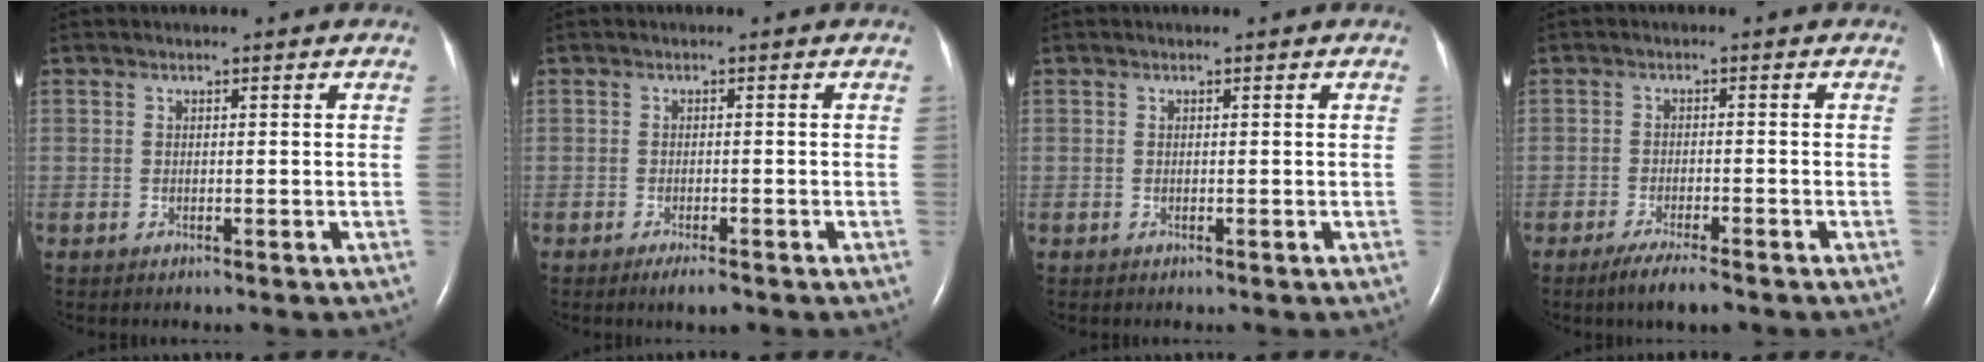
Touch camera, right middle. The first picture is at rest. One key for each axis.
{"total": 2.5, "fx": -1.7, "fy": 0.4, "fz": 1.8, "tx": -0.029, "ty": -0.004, "tz": -0.025}
{"total": 0.0}
{"total": 5.0, "fx": -3.7, "fy": 0.5, "fz": 3.3, "tx": -0.063, "ty": -0.012, "tz": -0.060}